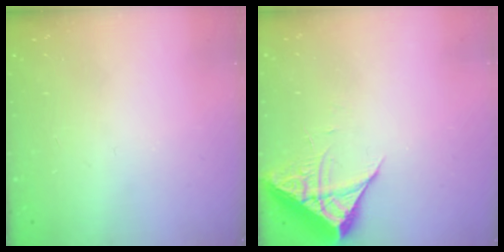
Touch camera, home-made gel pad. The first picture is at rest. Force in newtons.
{"total": 6.6, "press": 6.6, "slide": 0.3}